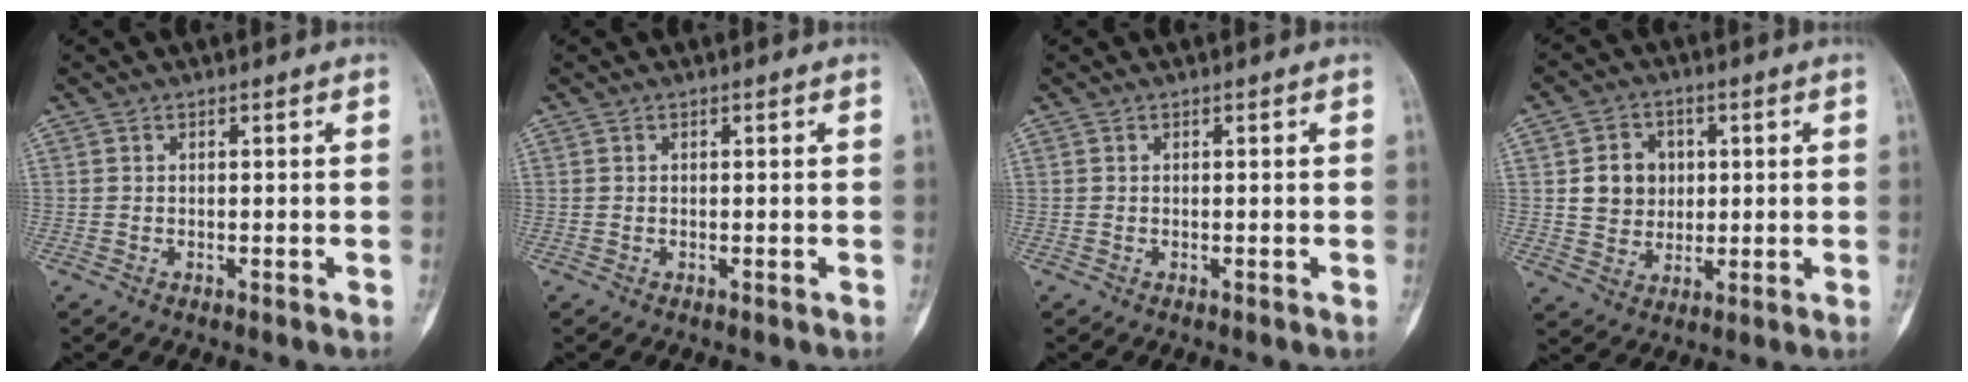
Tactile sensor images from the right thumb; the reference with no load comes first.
{"total": 0.0}
{"total": 0.0}
{"total": 7.9, "force": [1.3, 6.9, 3.6], "torque": [-0.025, -0.003, 0.025]}